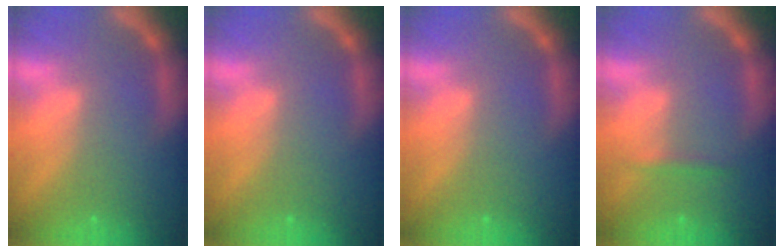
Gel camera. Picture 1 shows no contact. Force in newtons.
{"total": 0.0}
{"total": 0.0}
{"total": 1.4}